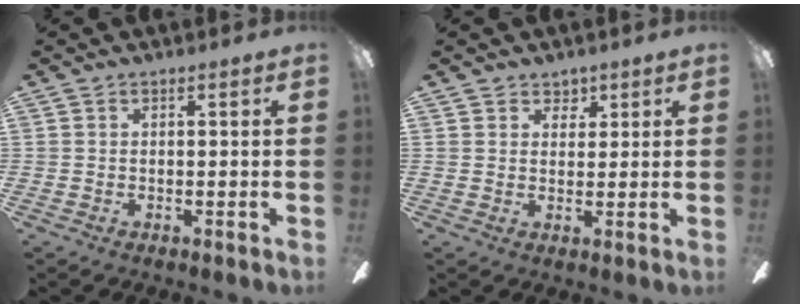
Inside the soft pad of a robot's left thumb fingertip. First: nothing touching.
{"total": 3.7, "force": [2.8, 2.5, 0.1], "torque": [0.006, -0.015, 0.049]}